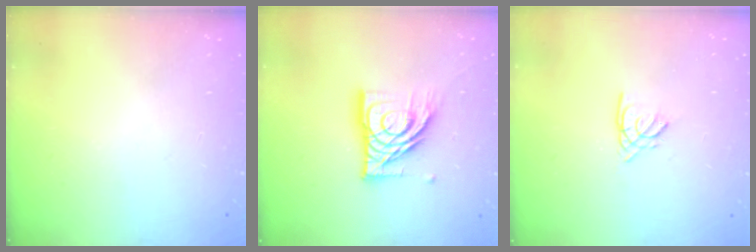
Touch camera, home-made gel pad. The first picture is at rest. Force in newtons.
{"total": 15.1, "press": 14.9, "slide": 1.9}
{"total": 1.5, "press": 1.4, "slide": 0.4}